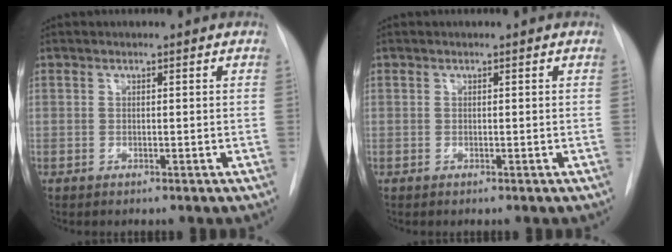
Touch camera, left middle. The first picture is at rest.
{"total": 0.0}